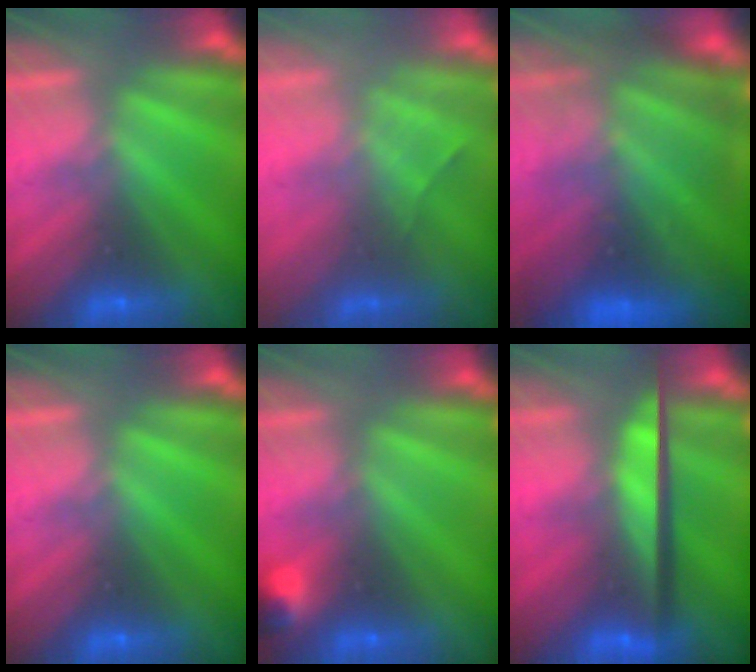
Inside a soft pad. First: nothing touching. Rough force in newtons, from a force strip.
{"total": 2.2}
{"total": 7.5}
{"total": 0.0}
{"total": 3.1}
{"total": 8.8}